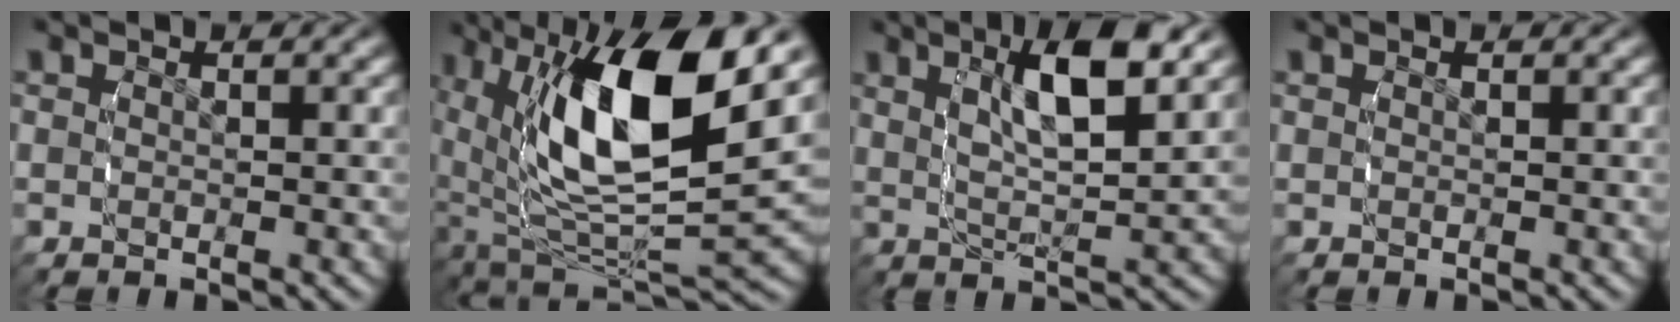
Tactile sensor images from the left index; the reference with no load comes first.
{"total": 15.1, "force": [1.1, 7.9, 12.8], "torque": [-0.232, -0.028, 0.036]}
{"total": 6.2, "force": [2.4, 1.4, 5.6], "torque": [-0.088, 0.008, 0.042]}
{"total": 0.0}